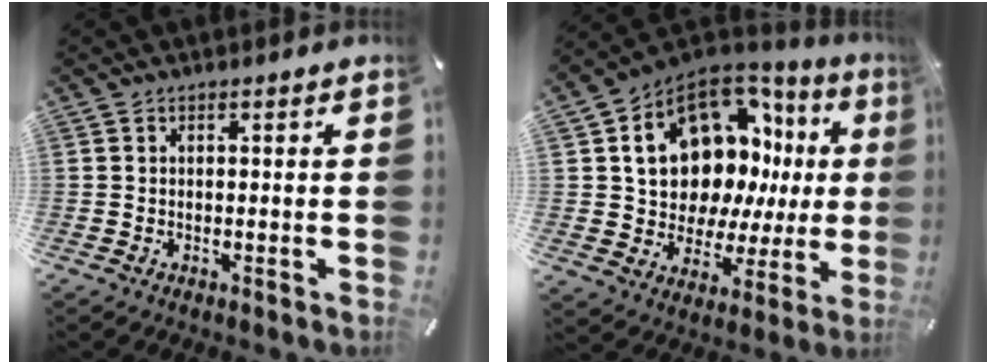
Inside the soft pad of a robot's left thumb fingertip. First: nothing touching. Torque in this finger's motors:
{"motor_torque": [2.54, 2.47, 1.60, -1.17, 0.62]}